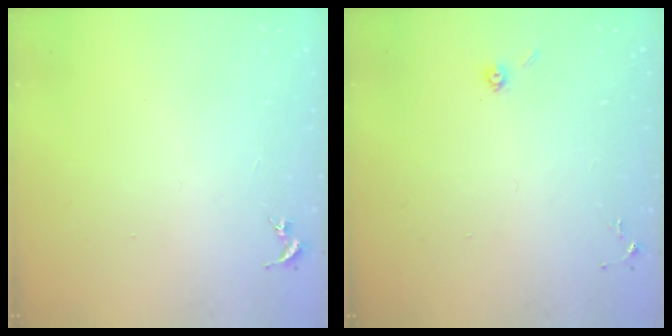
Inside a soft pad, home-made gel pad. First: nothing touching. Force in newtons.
{"total": 3.9, "press": 3.8, "slide": 0.9}